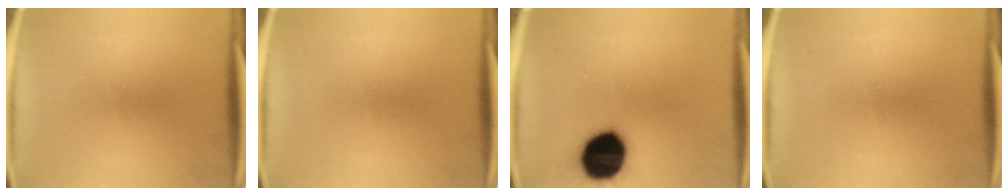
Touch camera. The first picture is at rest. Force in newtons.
{"total": 0.0}
{"total": 18.7}
{"total": 0.0}